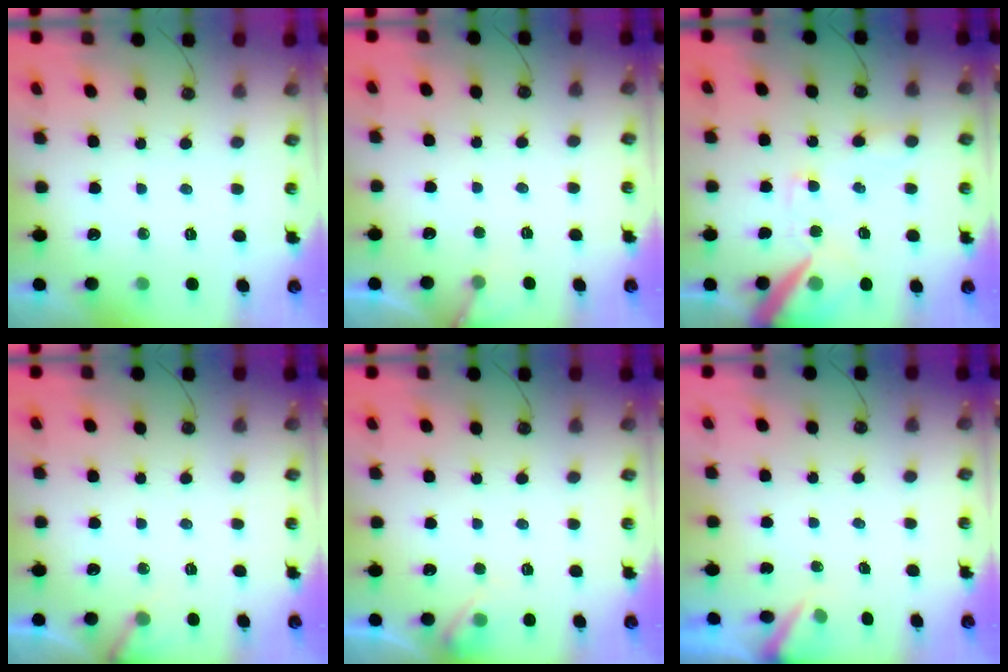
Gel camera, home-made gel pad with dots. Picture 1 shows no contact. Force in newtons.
{"total": 5.1, "press": 5.1, "slide": 0.3}
{"total": 15.0, "press": 14.9, "slide": 1.9}
{"total": 3.2, "press": 3.2, "slide": 0.2}
{"total": 5.3, "press": 5.2, "slide": 0.7}
{"total": 2.9, "press": 2.9, "slide": 0.2}